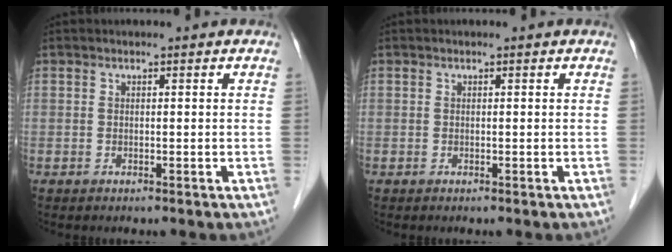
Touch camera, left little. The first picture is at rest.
{"total": 0.0}